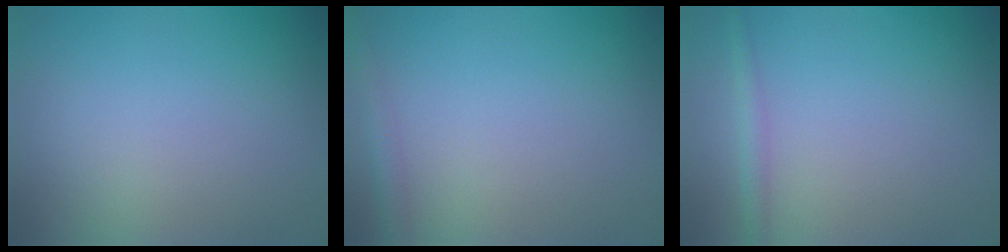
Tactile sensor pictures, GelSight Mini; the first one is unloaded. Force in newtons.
{"total": 1.8, "press": 1.8, "slide": 0.1}
{"total": 1.5, "press": 1.5, "slide": 0.0}